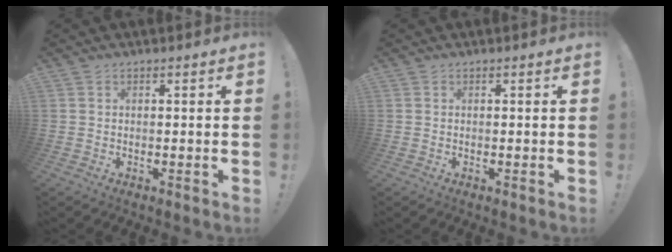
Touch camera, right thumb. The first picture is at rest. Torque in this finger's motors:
{"motor_torque": [0.17, -0.02, 0.39, -0.14, -0.08]}